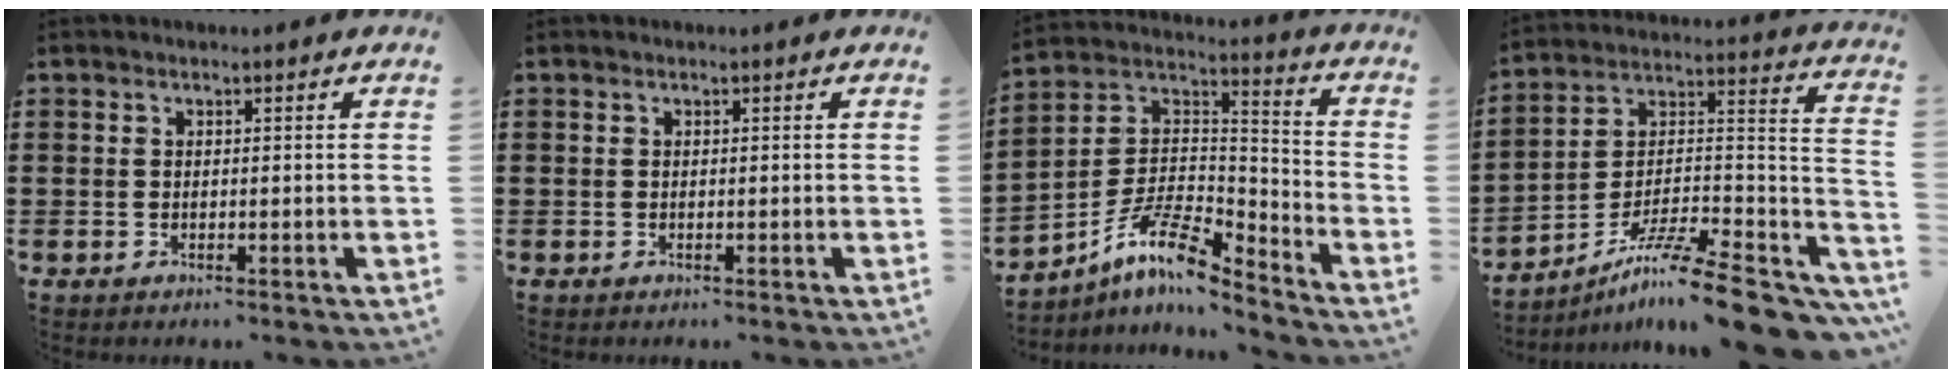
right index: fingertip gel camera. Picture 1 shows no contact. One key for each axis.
{"total": 0.0}
{"total": 9.8, "fx": -7.6, "fy": 2.3, "fz": 5.8, "tx": -0.128, "ty": 0.000, "tz": -0.155}
{"total": 13.6, "fx": -10.2, "fy": 2.2, "fz": 8.7, "tx": -0.136, "ty": 0.026, "tz": -0.181}